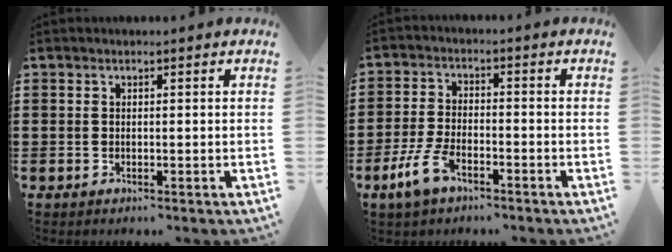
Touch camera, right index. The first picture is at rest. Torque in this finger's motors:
{"motor_torque": [0.53, 0.51, 0.38, 0.08]}